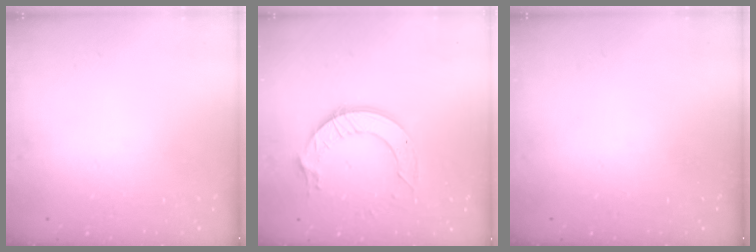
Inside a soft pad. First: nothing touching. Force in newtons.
{"total": 11.8, "press": 11.8, "slide": 1.1}
{"total": 0.0}